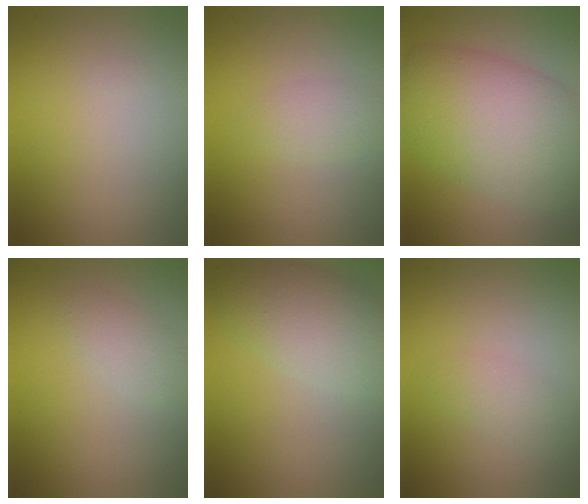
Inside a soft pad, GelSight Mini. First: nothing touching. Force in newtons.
{"total": 1.4, "press": 1.4, "slide": 0.0}
{"total": 10.7, "press": 10.7, "slide": 0.7}
{"total": 1.5, "press": 1.5, "slide": 0.1}
{"total": 4.6, "press": 4.6, "slide": 0.2}
{"total": 1.4, "press": 1.4, "slide": 0.0}